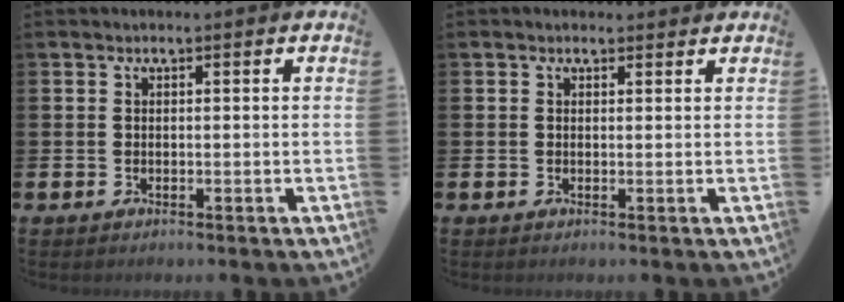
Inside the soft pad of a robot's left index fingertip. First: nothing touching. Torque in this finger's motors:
{"motor_torque": [0.95, -1.19, 0.22, 0.00]}